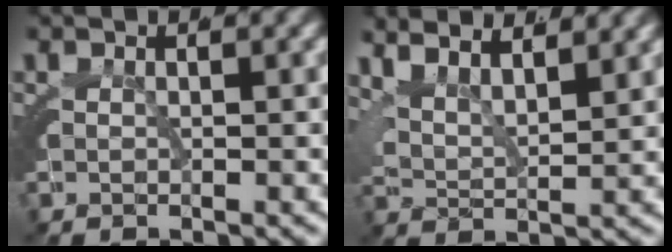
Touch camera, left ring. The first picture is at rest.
{"total": 7.5, "force": [3.9, 4.9, 4.1], "torque": [-0.080, 0.006, 0.051]}